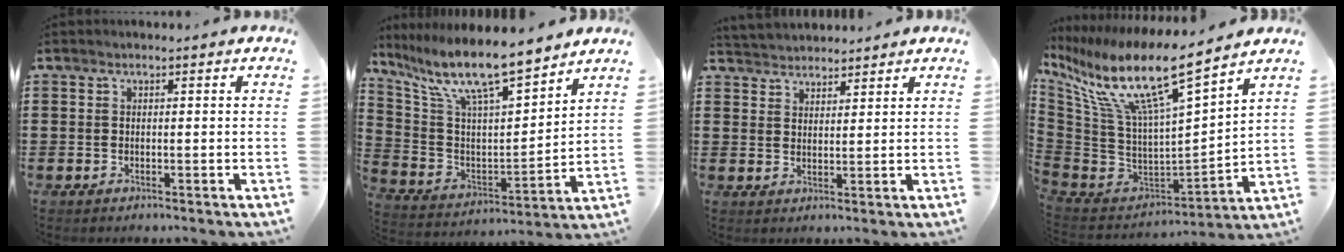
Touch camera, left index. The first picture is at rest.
{"total": 11.9, "force": [9.8, 2.1, 6.4], "torque": [-0.156, -0.060, 0.167]}
{"total": 2.8, "force": [2.6, 0.5, -0.6], "torque": [0.002, -0.002, 0.051]}
{"total": 14.0, "force": [9.1, 2.0, 10.4], "torque": [-0.238, -0.066, 0.146]}